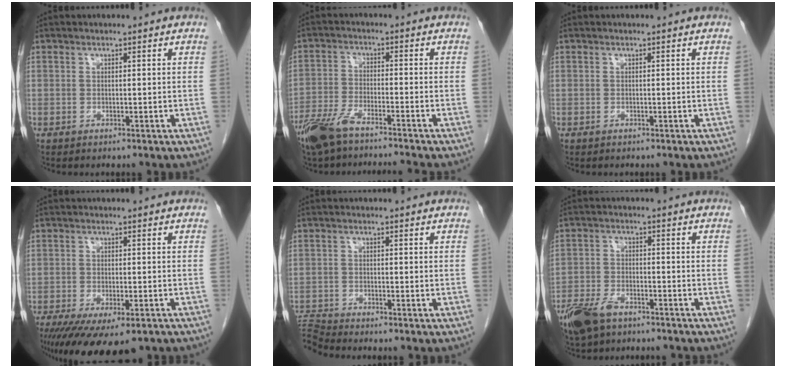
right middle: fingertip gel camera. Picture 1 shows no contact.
{"total": 8.3, "force": [-7.0, 0.5, 4.4], "torque": [-0.086, -0.021, -0.130]}
{"total": 0.0}
{"total": 13.7, "force": [-9.5, 4.5, 8.9], "torque": [-0.153, -0.024, -0.139]}
{"total": 4.1, "force": [-3.8, -1.4, -0.3], "torque": [0.002, -0.010, -0.072]}
{"total": 8.7, "force": [-6.3, 3.9, 4.6], "torque": [-0.099, -0.007, -0.112]}